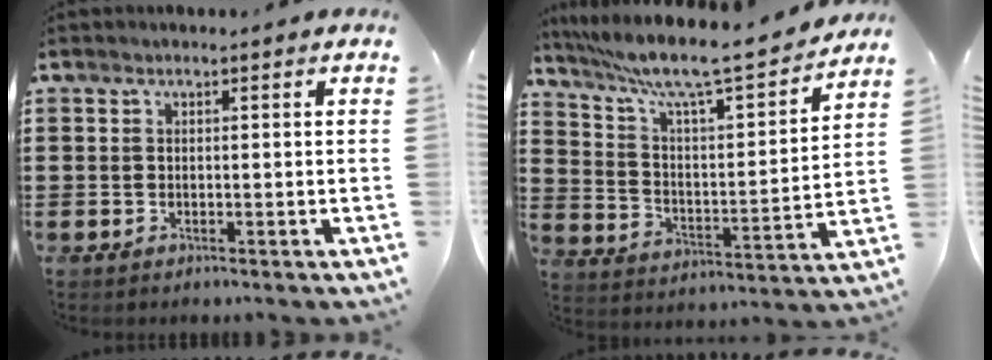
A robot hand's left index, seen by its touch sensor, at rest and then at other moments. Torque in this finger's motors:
{"motor_torque": [2.14, 0.00, 0.33, 0.14]}